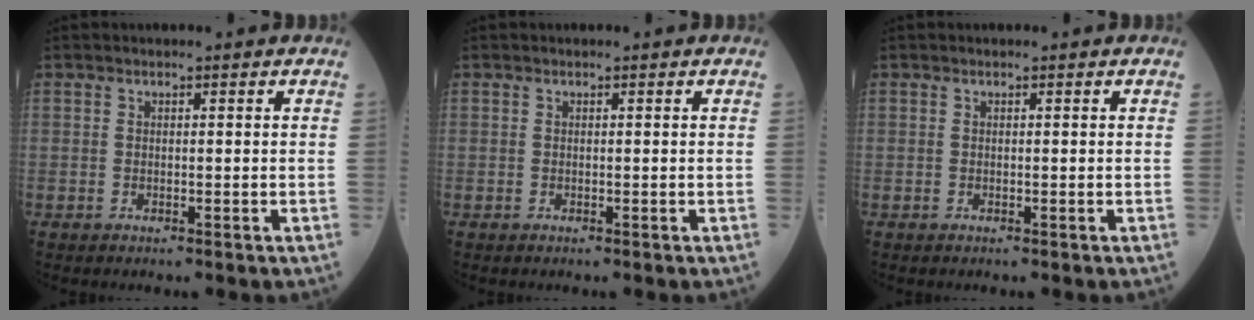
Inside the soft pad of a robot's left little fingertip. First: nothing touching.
{"total": 0.0}
{"total": 0.0}